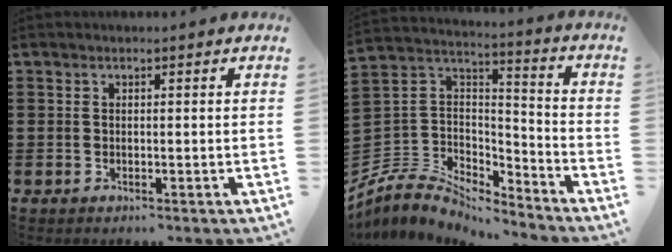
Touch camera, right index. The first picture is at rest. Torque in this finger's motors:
{"motor_torque": [-0.27, -0.39, -1.05, -0.21]}